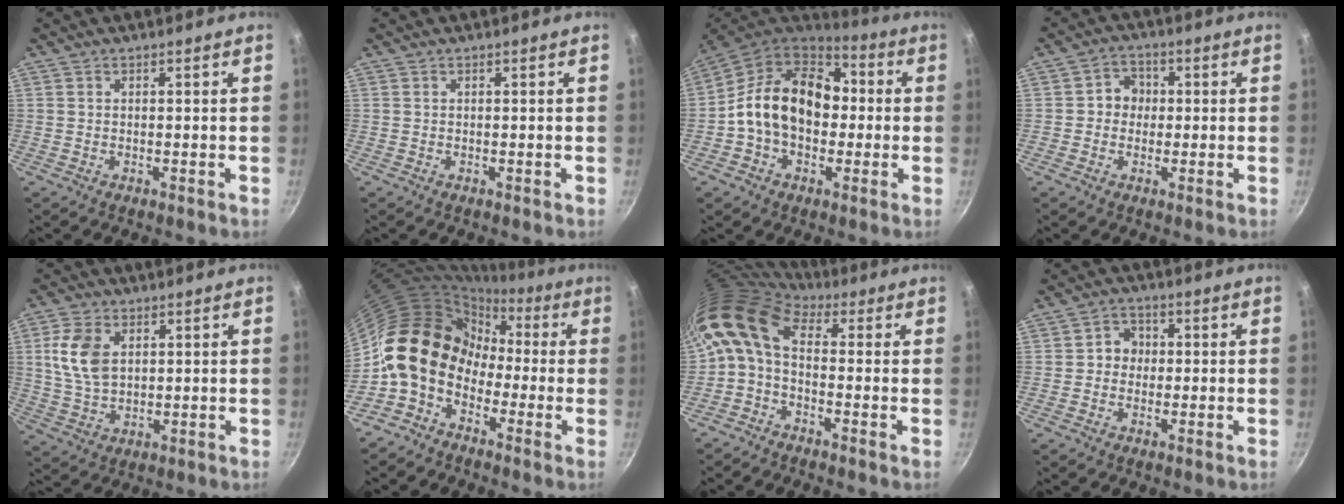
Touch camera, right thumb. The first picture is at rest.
{"total": 0.0}
{"total": 18.0, "force": [0.2, 13.2, 12.2], "torque": [-0.171, 0.041, -0.010]}
{"total": 4.8, "force": [0.0, 4.4, 1.9], "torque": [0.007, 0.010, -0.009]}
{"total": 9.1, "force": [2.4, 5.9, 6.5], "torque": [-0.118, -0.010, 0.047]}
{"total": 14.2, "force": [-3.0, 11.2, 8.2], "torque": [-0.101, 0.053, -0.082]}
{"total": 9.6, "force": [0.7, 5.6, 7.7], "torque": [-0.151, 0.027, -0.007]}
{"total": 4.1, "force": [0.0, 3.7, 1.7], "torque": [0.003, 0.009, -0.008]}